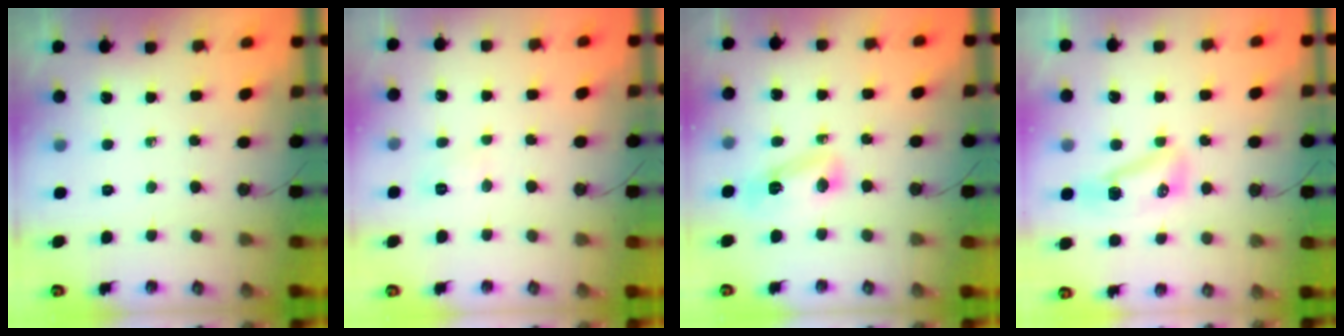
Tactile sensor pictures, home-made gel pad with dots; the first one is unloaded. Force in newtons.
{"total": 4.5, "press": 4.4, "slide": 0.5}
{"total": 13.4, "press": 7.3, "slide": 11.3}
{"total": 8.2, "press": 8.1, "slide": 1.2}